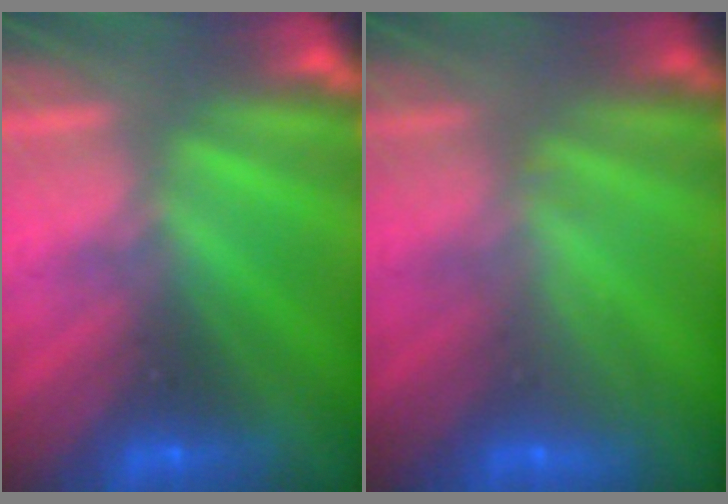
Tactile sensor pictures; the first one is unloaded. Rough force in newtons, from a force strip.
{"total": 2.3}